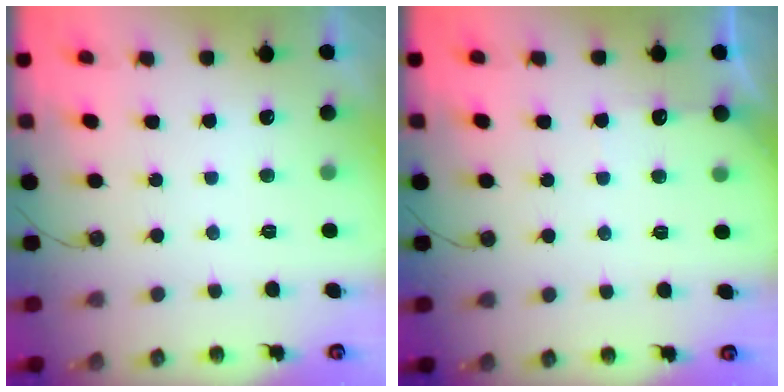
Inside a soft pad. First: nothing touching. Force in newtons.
{"total": 2.8, "press": 2.8, "slide": 0.4}